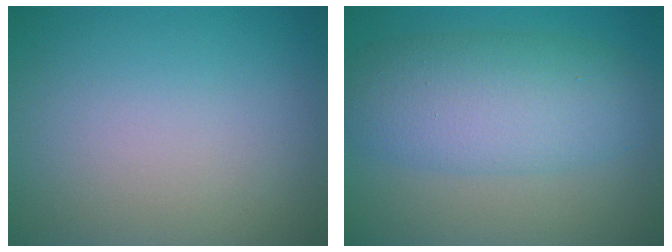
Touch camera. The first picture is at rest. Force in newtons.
{"total": 6.9, "press": 6.9, "slide": 0.0}